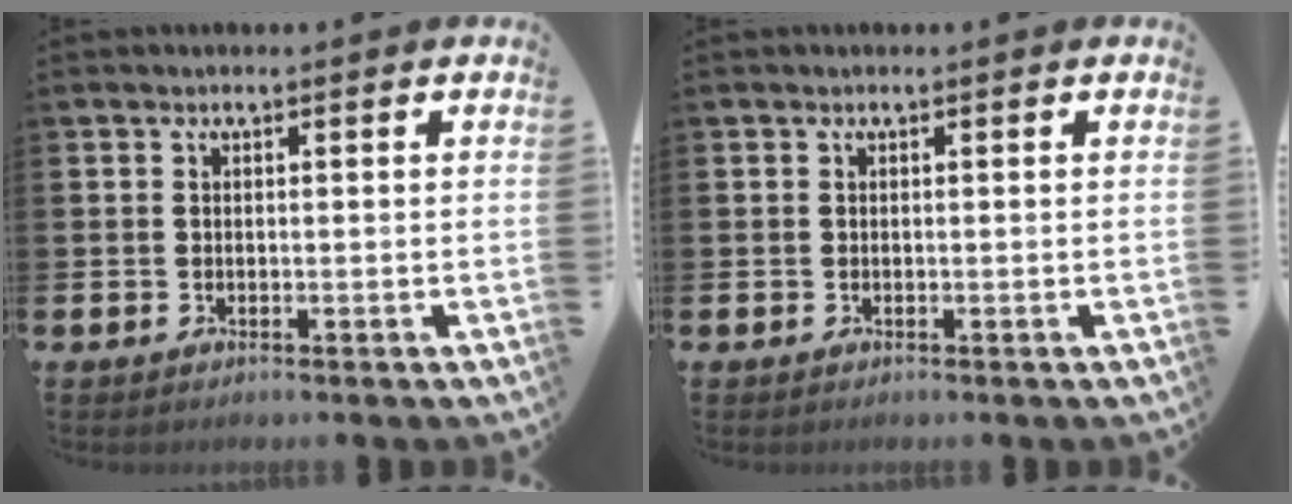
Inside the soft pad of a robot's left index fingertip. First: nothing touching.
{"total": 0.0}